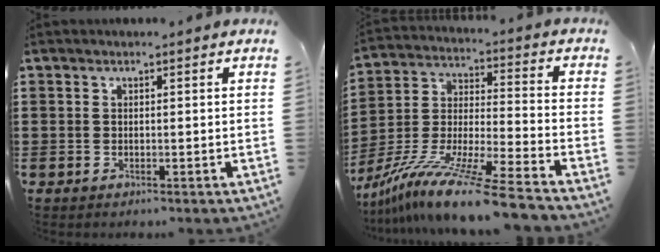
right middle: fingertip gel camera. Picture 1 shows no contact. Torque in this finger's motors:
{"motor_torque": [1.90, -0.24, 0.87, 0.21]}